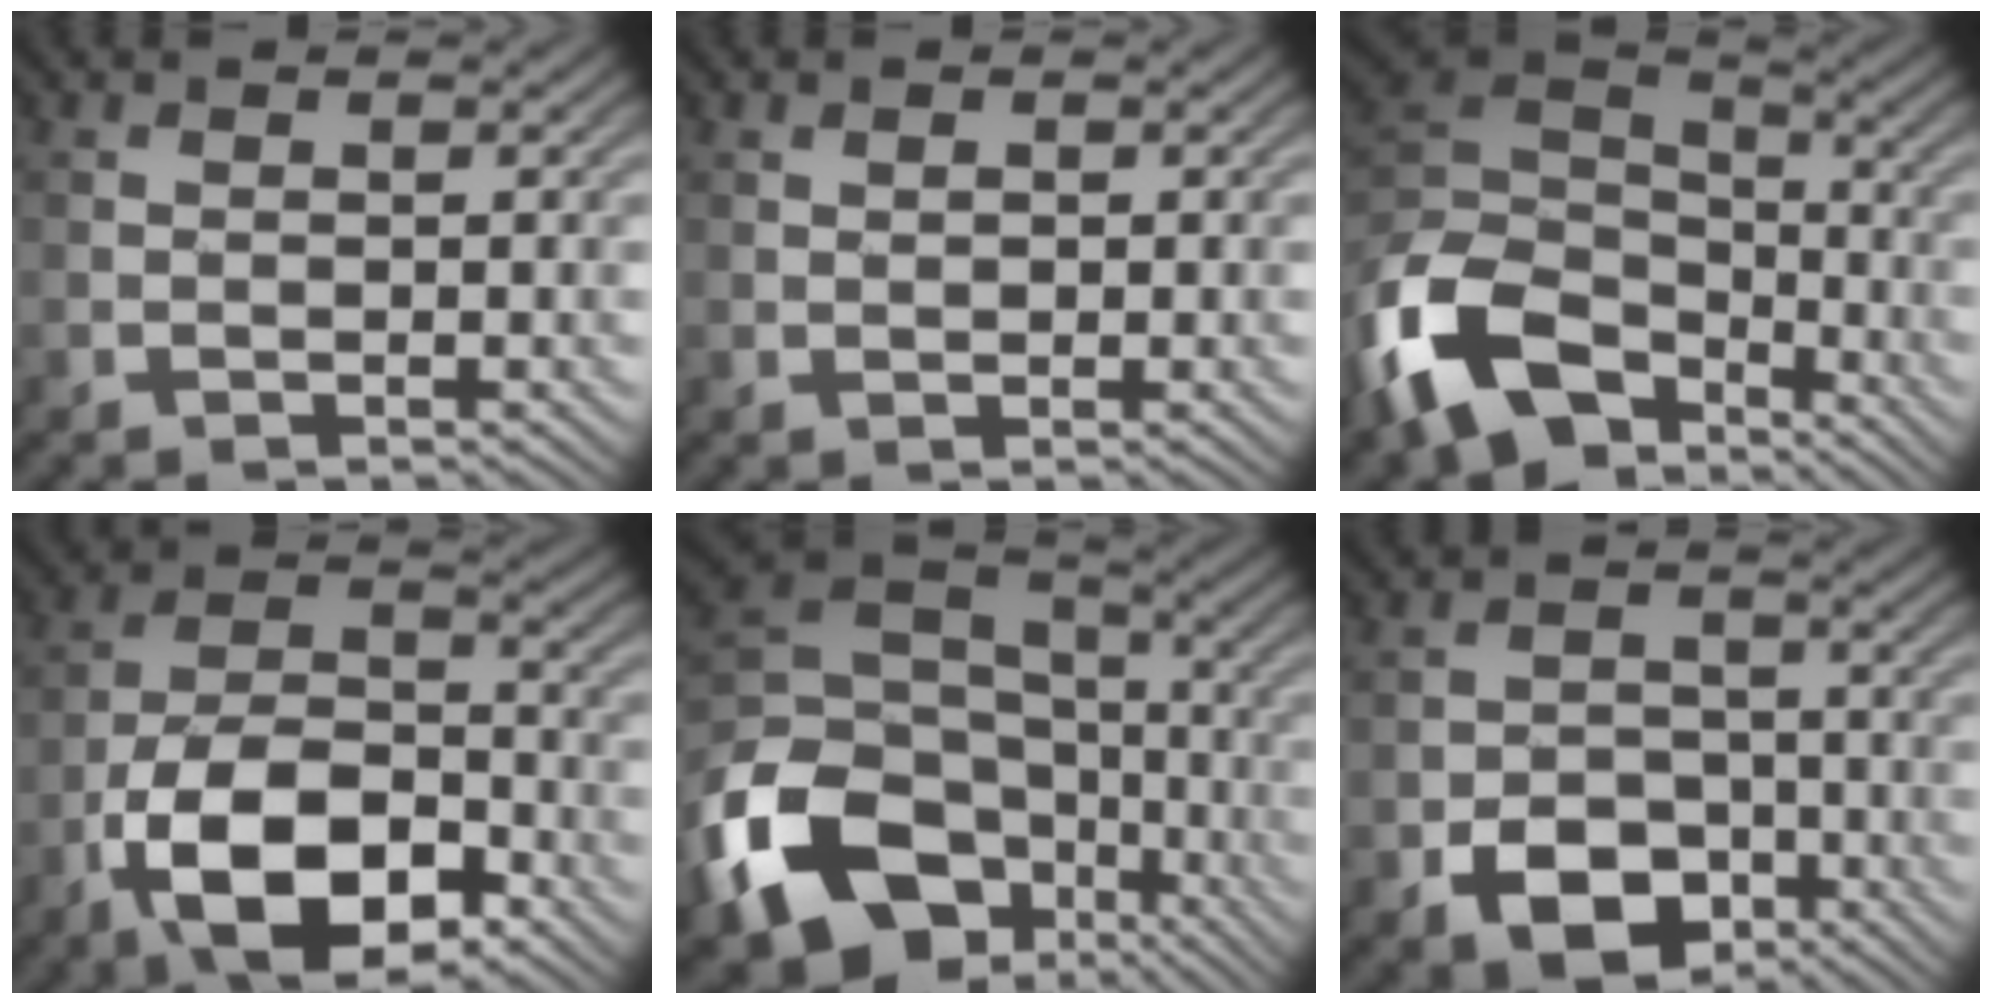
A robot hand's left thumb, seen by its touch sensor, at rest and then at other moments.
{"total": 0.6, "force": [0.3, 0.5, 0.3], "torque": [-0.006, -0.002, 0.005]}
{"total": 15.1, "force": [-7.6, 10.0, 8.3], "torque": [-0.233, -0.019, -0.146]}
{"total": 13.2, "force": [-6.4, 6.7, 9.4], "torque": [-0.185, -0.007, -0.125]}
{"total": 18.1, "force": [-7.8, 13.1, 9.8], "torque": [-0.246, -0.049, -0.136]}
{"total": 7.3, "force": [-3.9, 4.9, 3.8], "torque": [-0.067, -0.012, -0.070]}